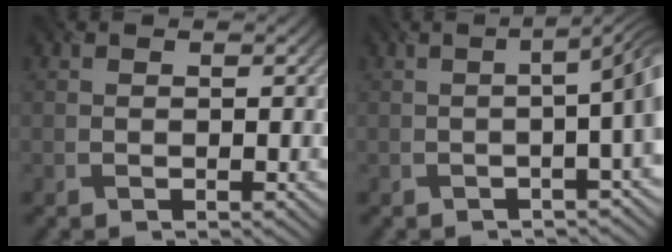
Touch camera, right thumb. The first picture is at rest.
{"total": 6.1, "force": [-0.7, 1.9, 5.8], "torque": [-0.058, 0.005, -0.015]}